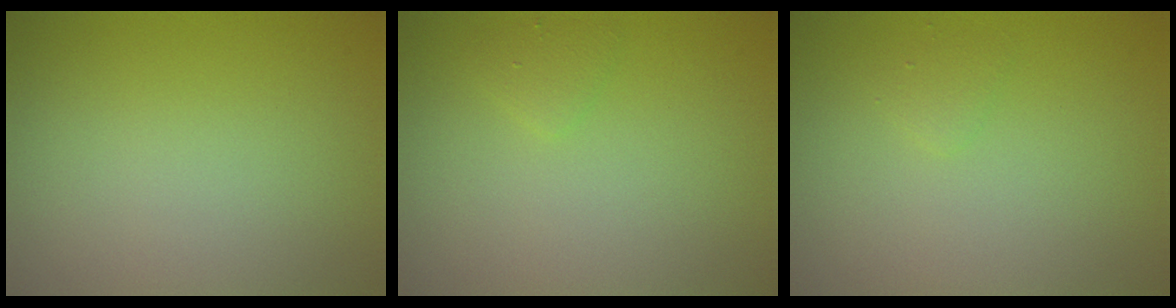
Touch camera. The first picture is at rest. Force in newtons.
{"total": 0.9, "press": 0.9, "slide": 0.0}
{"total": 0.7, "press": 0.7, "slide": 0.1}